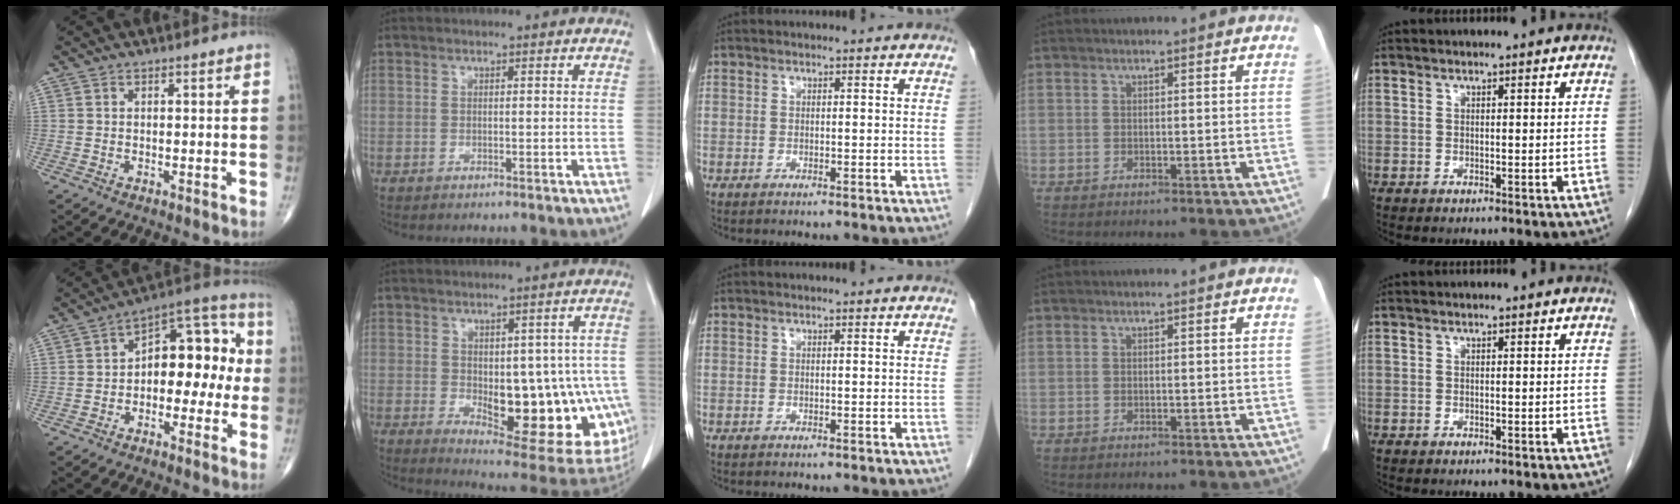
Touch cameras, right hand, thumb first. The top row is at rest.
{"thumb": {"total": 13.6, "force": [-0.6, 8.2, 10.9], "torque": [-0.110, 0.049, -0.023]}, "index": {"total": 18.3, "force": [-3.6, 8.1, 16.0], "torque": [-0.142, 0.007, -0.019]}}